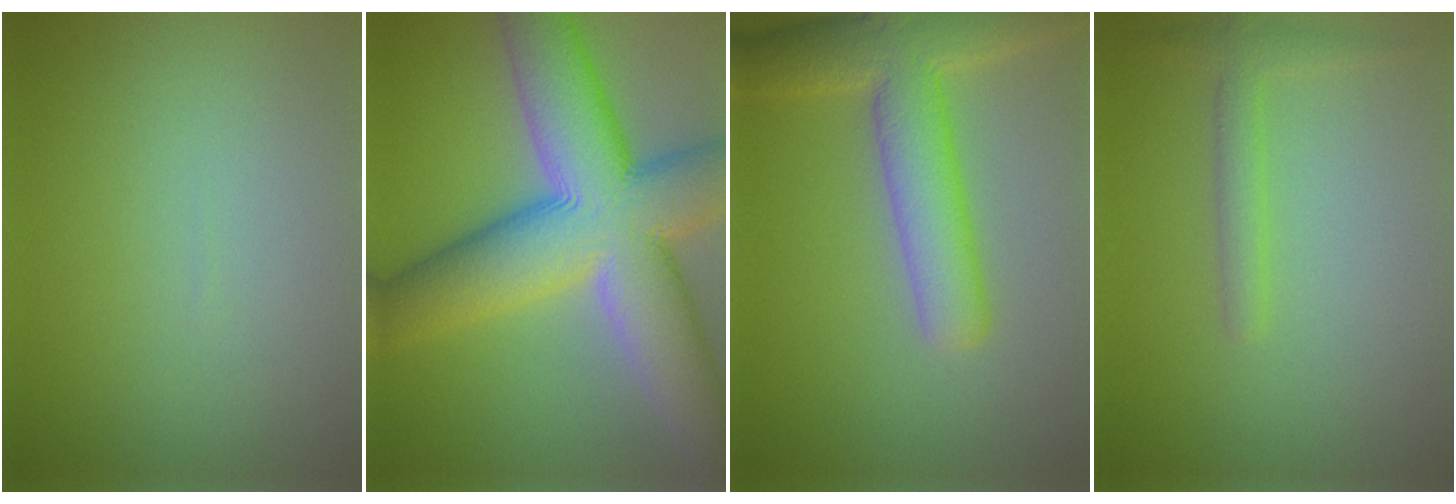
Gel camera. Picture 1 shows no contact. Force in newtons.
{"total": 15.2, "press": 15.2, "slide": 0.8}
{"total": 7.1, "press": 7.1, "slide": 0.4}
{"total": 1.4, "press": 1.4, "slide": 0.1}